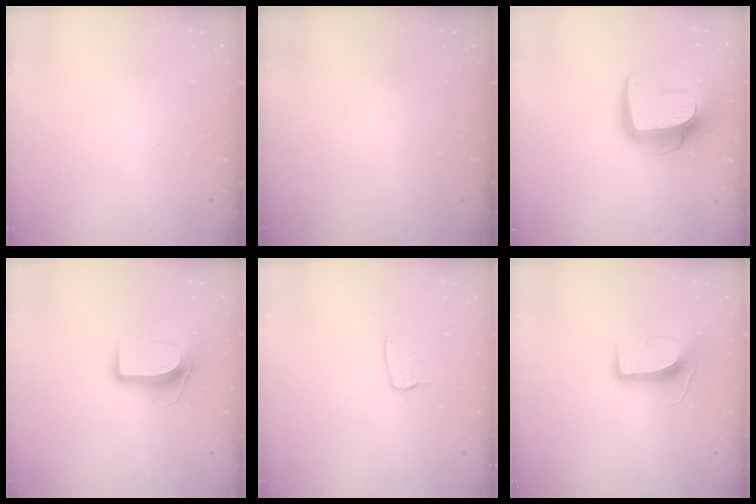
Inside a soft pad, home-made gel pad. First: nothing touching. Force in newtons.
{"total": 0.0}
{"total": 14.4, "press": 14.3, "slide": 1.3}
{"total": 9.2, "press": 9.1, "slide": 0.9}
{"total": 4.8, "press": 4.8, "slide": 0.3}
{"total": 10.1, "press": 10.1, "slide": 0.2}